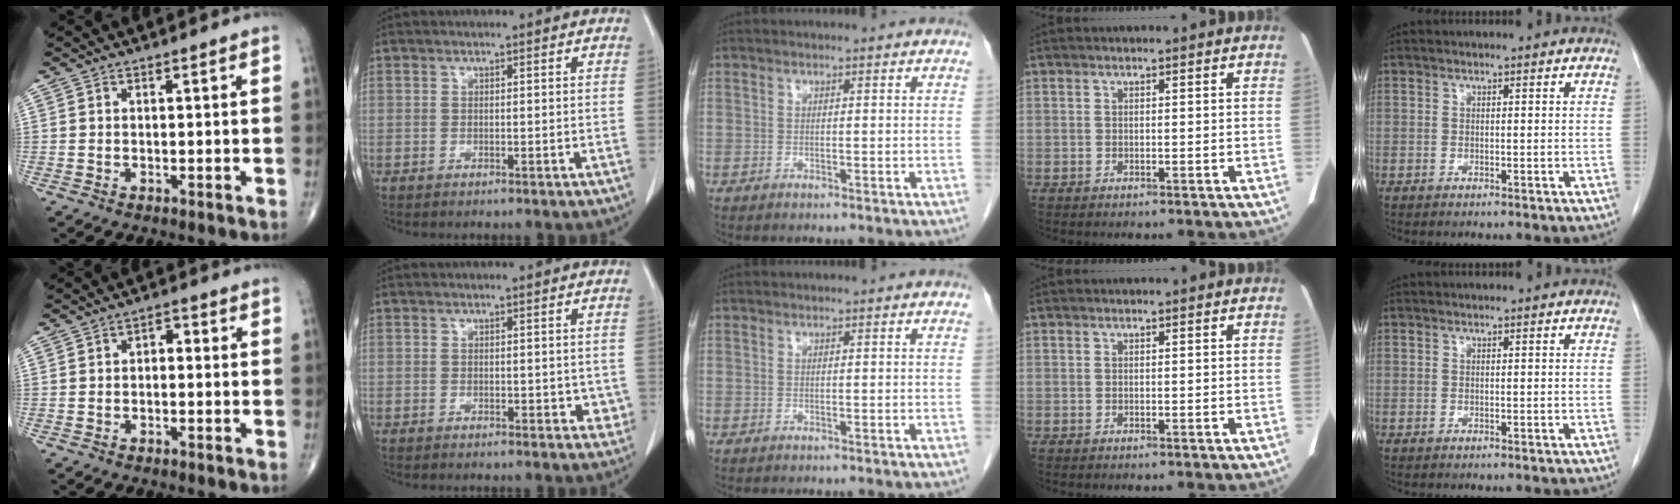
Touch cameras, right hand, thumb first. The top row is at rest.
{"thumb": {"total": 2.4, "force": [-0.1, 1.5, 1.8], "torque": [-0.014, 0.011, -0.011]}, "index": {"total": 2.5, "force": [-0.2, 1.7, 1.8], "torque": [-0.011, 0.002, 0.001]}}